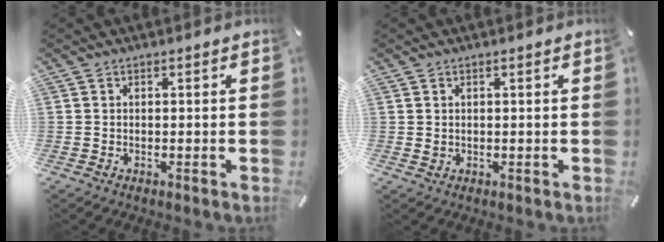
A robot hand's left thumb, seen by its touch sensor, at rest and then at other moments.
{"total": 0.7, "force": [0.2, 0.6, 0.3], "torque": [0.001, -0.002, 0.003]}